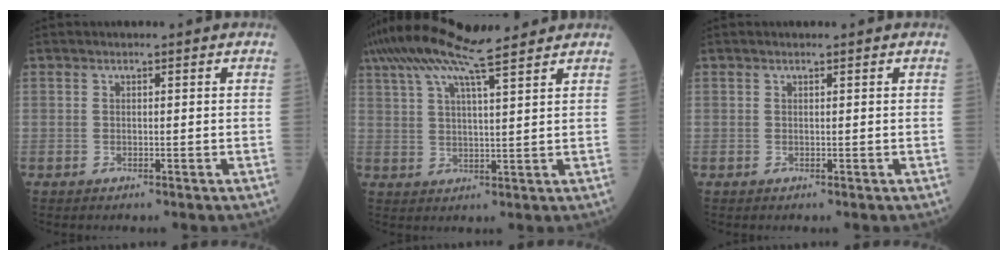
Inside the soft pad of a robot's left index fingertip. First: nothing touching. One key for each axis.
{"total": 14.6, "fx": 11.9, "fy": 0.8, "fz": 8.4, "tx": -0.167, "ty": 0.042, "tz": 0.199}
{"total": 0.0}